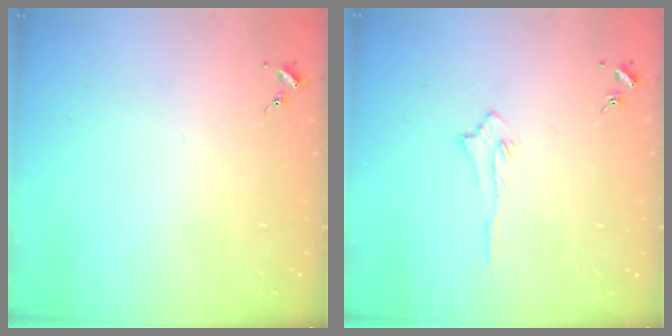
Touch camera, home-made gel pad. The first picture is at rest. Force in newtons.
{"total": 3.6, "press": 3.5, "slide": 0.7}